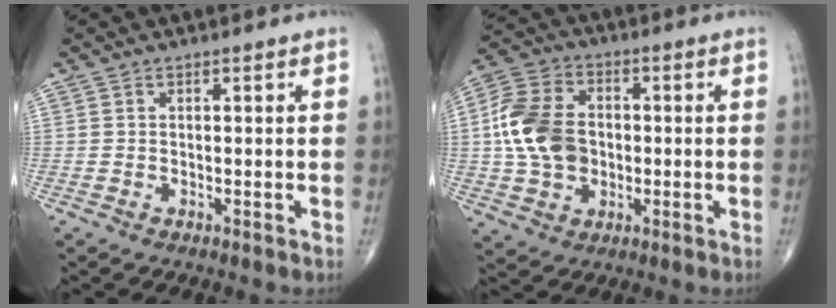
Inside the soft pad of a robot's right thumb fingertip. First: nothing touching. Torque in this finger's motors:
{"motor_torque": [0.18, 0.30, 0.97, 0.25, 0.15]}